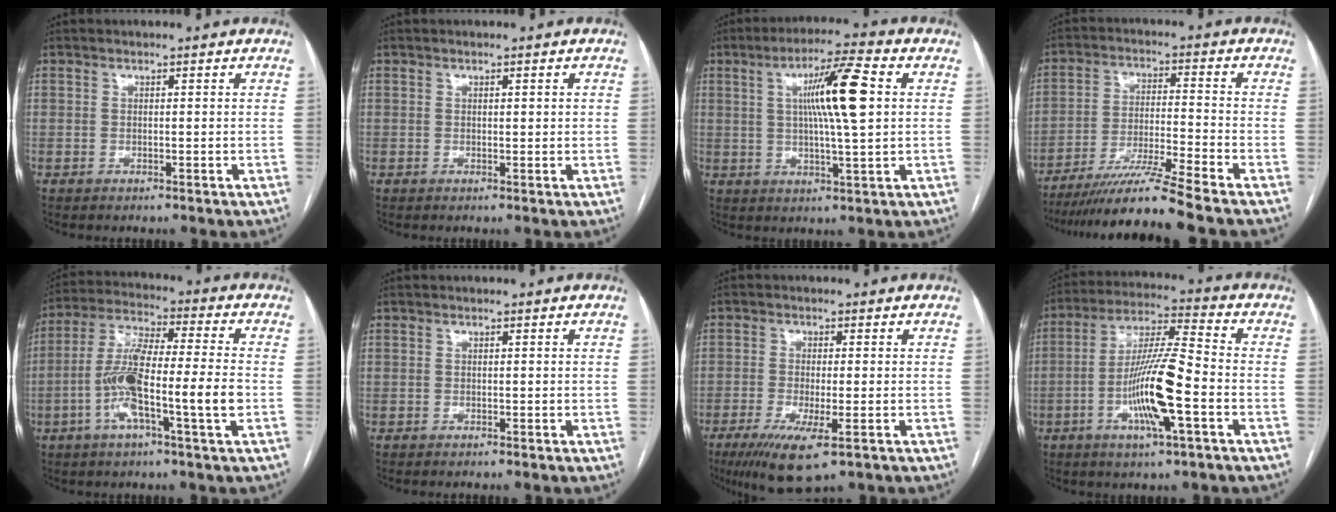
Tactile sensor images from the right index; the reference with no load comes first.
{"total": 0.9, "force": [0.3, 0.3, 0.8], "torque": [-0.010, 0.001, 0.003]}
{"total": 11.3, "force": [2.3, 0.3, 11.0], "torque": [-0.190, 0.010, 0.037]}
{"total": 11.8, "force": [-10.0, -2.3, 6.0], "torque": [-0.101, -0.023, -0.175]}
{"total": 13.1, "force": [-3.5, 0.6, 12.6], "torque": [-0.243, 0.010, -0.070]}
{"total": 0.0}
{"total": 8.2, "force": [-4.3, 1.3, 6.8], "torque": [-0.124, -0.024, -0.069]}
{"total": 13.1, "force": [-4.0, 0.9, 12.5], "torque": [-0.237, 0.001, -0.075]}